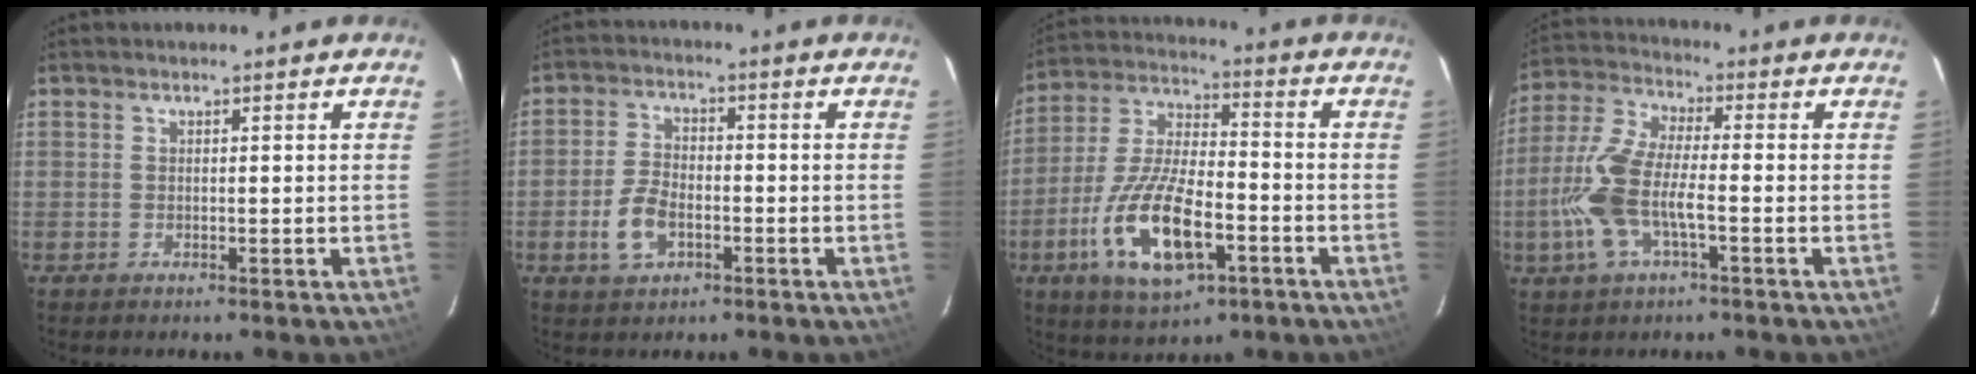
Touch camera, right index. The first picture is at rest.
{"total": 6.6, "force": [-2.6, 3.8, 4.7], "torque": [-0.102, 0.006, -0.045]}
{"total": 16.8, "force": [-6.7, 6.5, 13.9], "torque": [-0.294, -0.010, -0.120]}
{"total": 12.1, "force": [-3.5, 4.2, 10.8], "torque": [-0.243, 0.001, -0.072]}